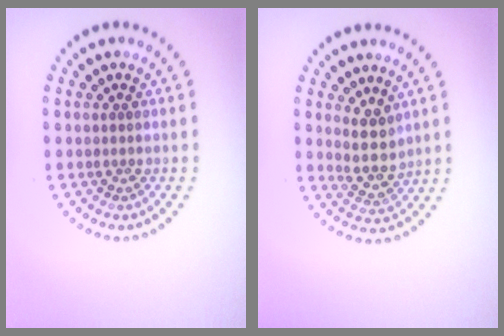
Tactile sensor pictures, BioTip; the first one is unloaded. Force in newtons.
{"total": 3.0, "press": 2.6, "slide": 1.4}